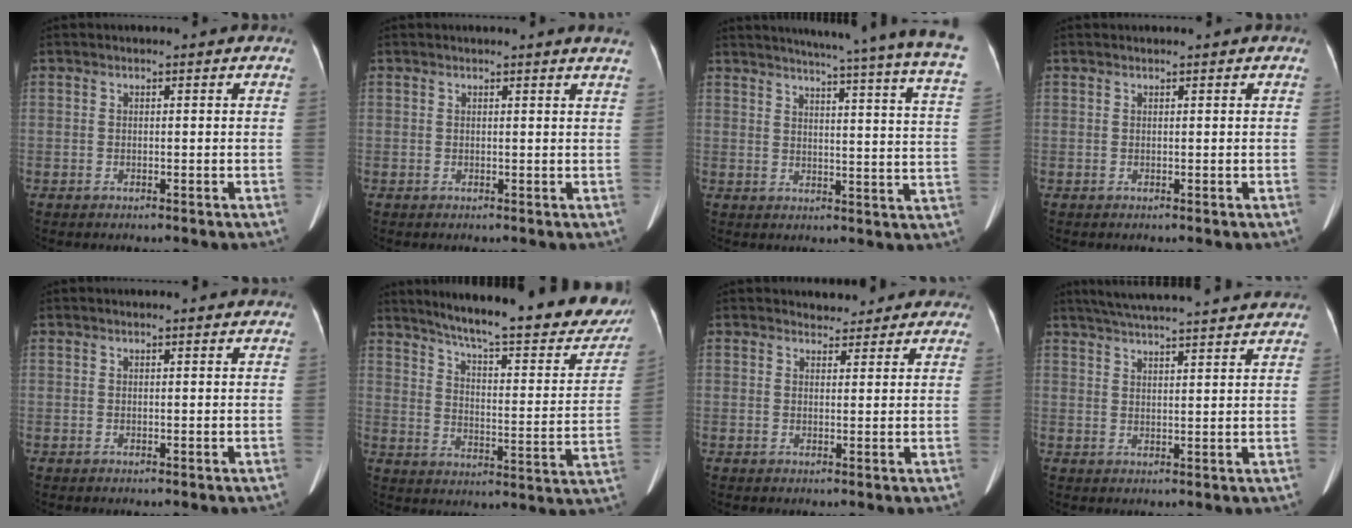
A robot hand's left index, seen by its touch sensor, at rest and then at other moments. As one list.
[{"total": 3.1, "force": [3.0, -0.4, 1.0], "torque": [-0.015, -0.005, 0.019]}, {"total": 25.2, "force": [21.9, -1.2, 12.4], "torque": [-0.177, -0.082, 0.248]}, {"total": 0.8, "force": [0.7, -0.1, 0.2], "torque": [-0.010, 0.009, 0.013]}, {"total": 2.2, "force": [2.1, 0.3, 0.8], "torque": [-0.016, 0.010, 0.019]}, {"total": 26.8, "force": [22.6, 3.6, 14.0], "torque": [-0.205, -0.058, 0.286]}, {"total": 4.6, "force": [4.1, 2.1, 0.1], "torque": [0.009, 0.009, 0.043]}, {"total": 19.1, "force": [17.4, 1.1, 7.8], "torque": [-0.131, 0.025, 0.230]}]